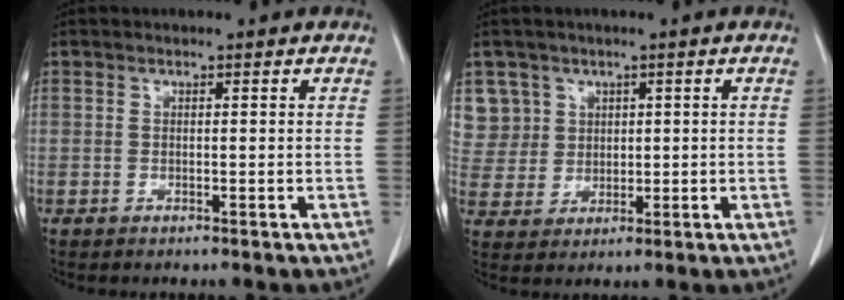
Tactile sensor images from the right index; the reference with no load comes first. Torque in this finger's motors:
{"motor_torque": [-0.33, 0.30, -0.02, 0.00]}